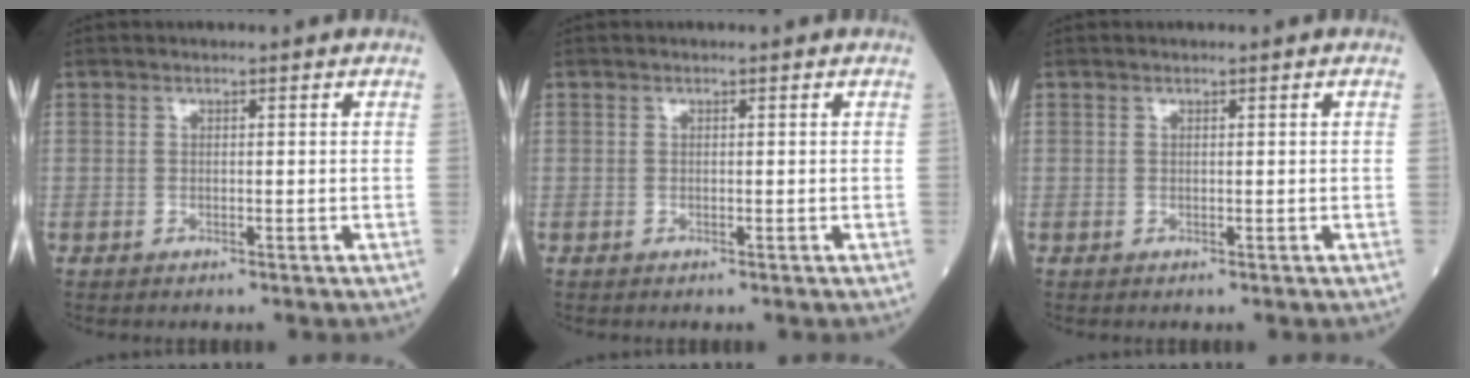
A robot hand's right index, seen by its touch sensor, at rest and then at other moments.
{"total": 0.0}
{"total": 0.0}